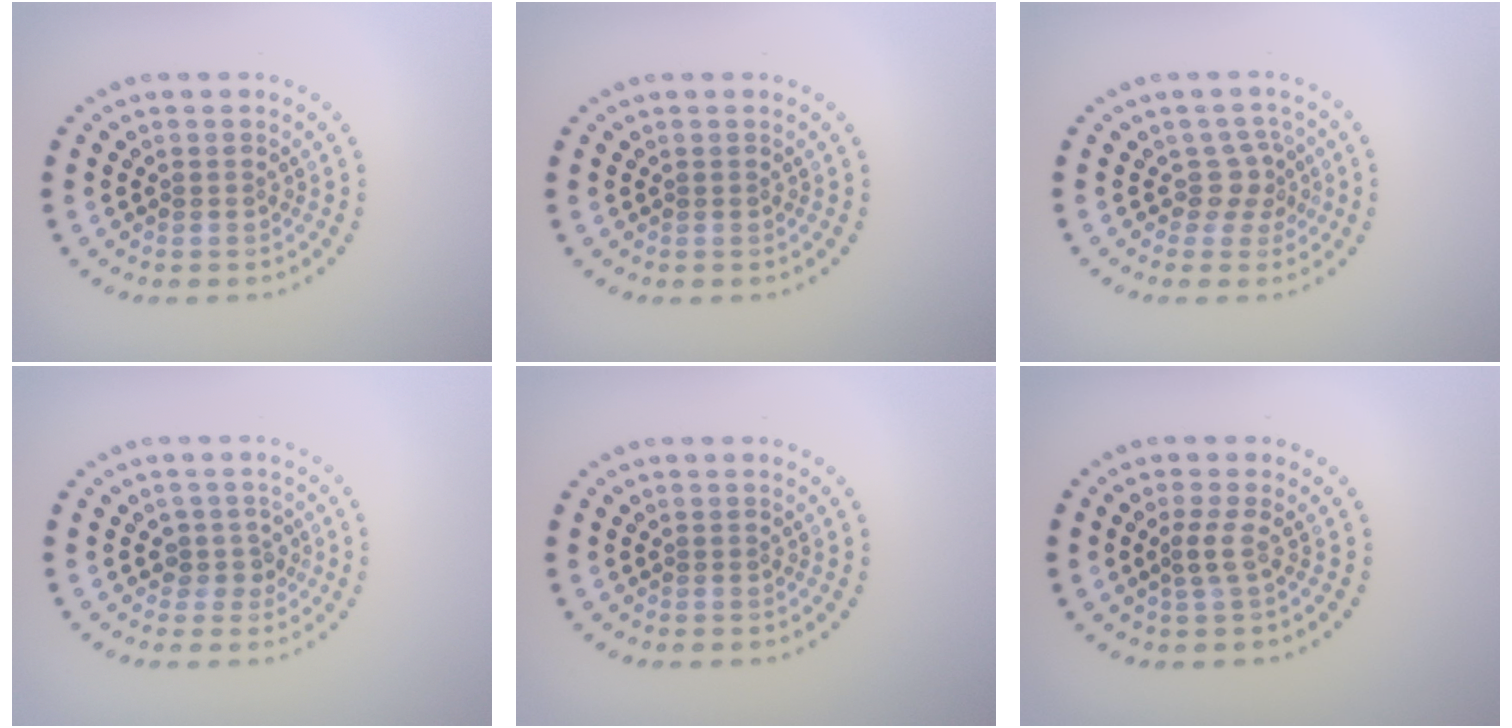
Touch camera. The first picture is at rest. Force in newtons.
{"total": 0.0}
{"total": 2.2, "press": 1.5, "slide": 1.6}
{"total": 1.9, "press": 1.5, "slide": 1.1}
{"total": 0.0}
{"total": 1.4, "press": 0.9, "slide": 1.0}